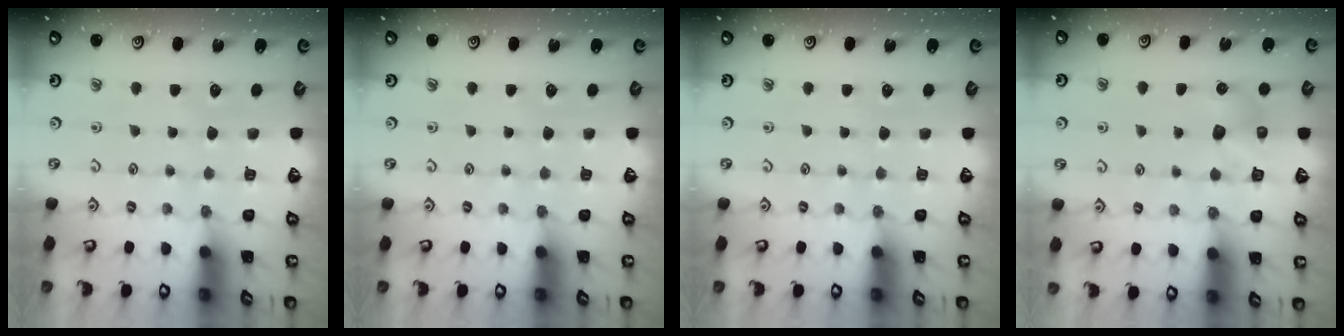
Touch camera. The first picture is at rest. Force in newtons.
{"total": 0.0}
{"total": 0.0}
{"total": 6.5, "press": 6.5, "slide": 0.2}